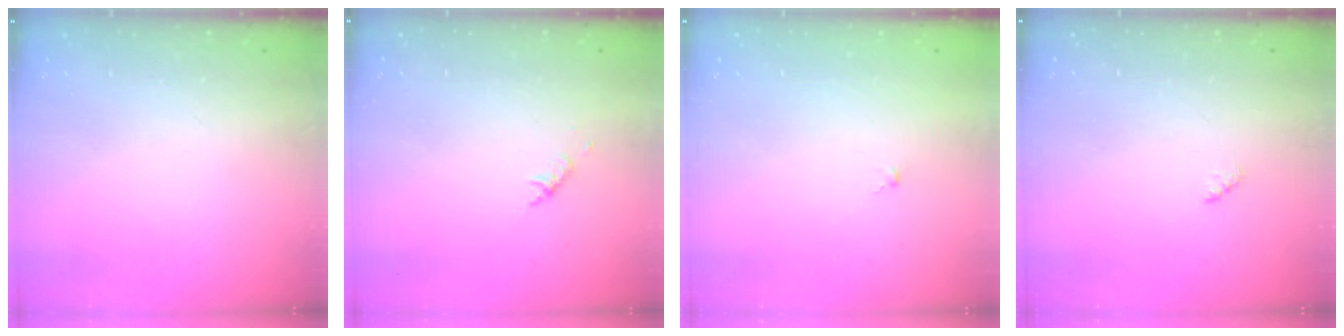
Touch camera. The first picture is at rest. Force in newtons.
{"total": 2.8, "press": 2.7, "slide": 0.6}
{"total": 0.0}
{"total": 1.9, "press": 1.9, "slide": 0.4}